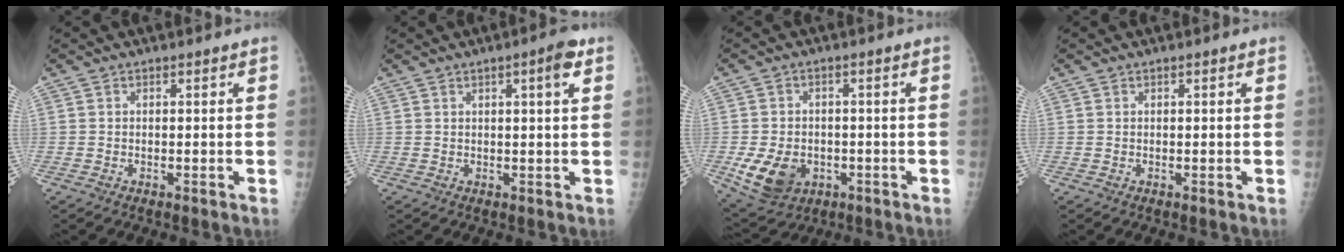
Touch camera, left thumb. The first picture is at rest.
{"total": 3.9, "force": [1.6, 0.5, 3.6], "torque": [-0.049, -0.001, 0.021]}
{"total": 9.6, "force": [-3.1, 7.2, 5.6], "torque": [-0.093, 0.007, -0.039]}
{"total": 0.0}